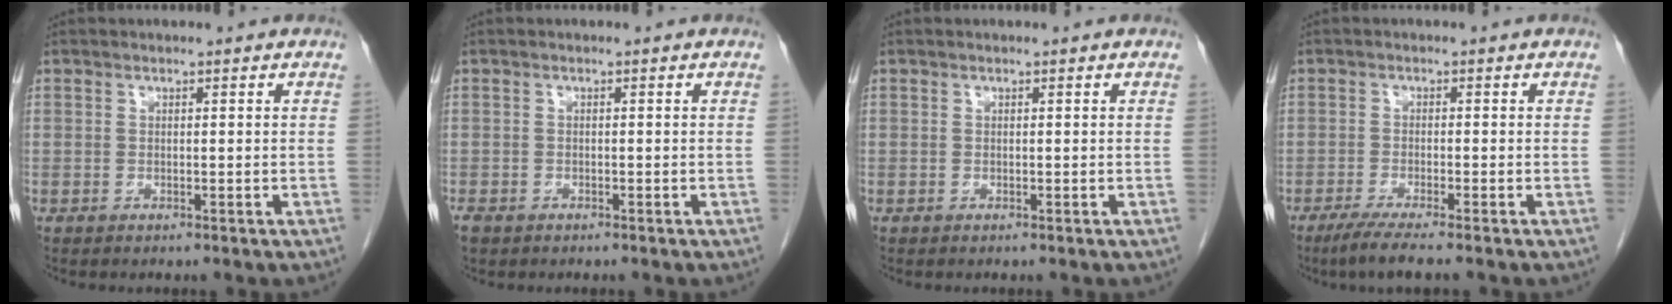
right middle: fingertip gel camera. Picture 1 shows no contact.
{"total": 1.4, "force": [-1.0, 0.9, 0.5], "torque": [-0.014, -0.001, -0.013]}
{"total": 0.0}
{"total": 4.7, "force": [-3.5, -0.3, 3.1], "torque": [-0.057, -0.013, -0.064]}